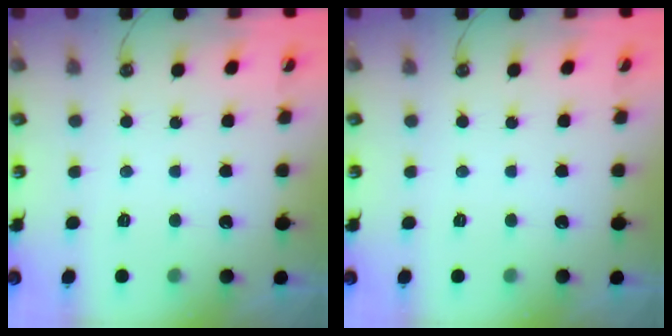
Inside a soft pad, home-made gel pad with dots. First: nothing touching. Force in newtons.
{"total": 0.0}